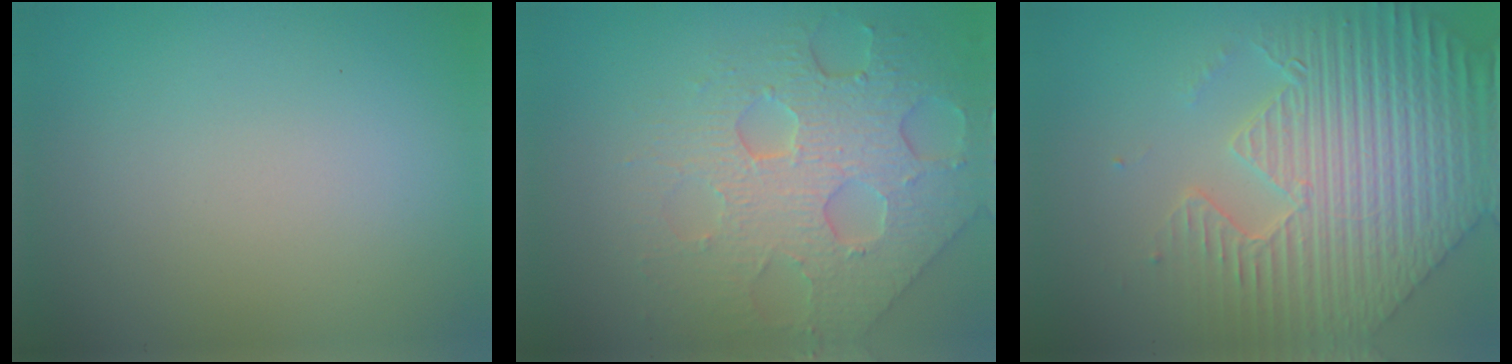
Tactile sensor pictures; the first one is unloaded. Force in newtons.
{"total": 8.2, "press": 5.5, "slide": 6.0}
{"total": 8.6, "press": 6.5, "slide": 5.6}